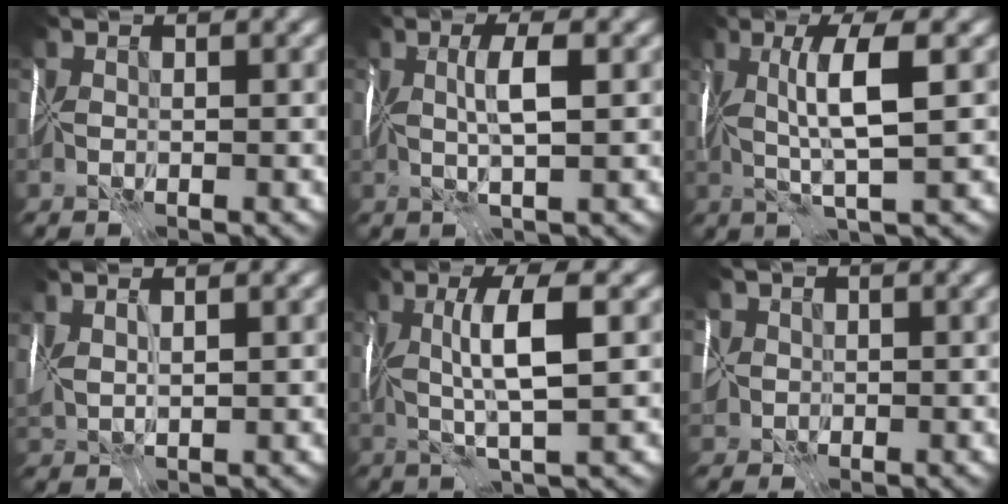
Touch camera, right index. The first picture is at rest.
{"total": 2.1, "force": [0.1, -1.0, 1.8], "torque": [-0.024, -0.005, 0.004]}
{"total": 4.5, "force": [0.3, -0.6, 4.4], "torque": [-0.069, -0.005, 0.009]}
{"total": 1.7, "force": [1.1, -0.1, 1.3], "torque": [-0.031, 0.000, 0.030]}
{"total": 4.6, "force": [0.3, -0.4, 4.6], "torque": [-0.071, -0.005, 0.007]}
{"total": 4.0, "force": [-0.6, 3.6, 1.6], "torque": [-0.033, 0.010, -0.035]}